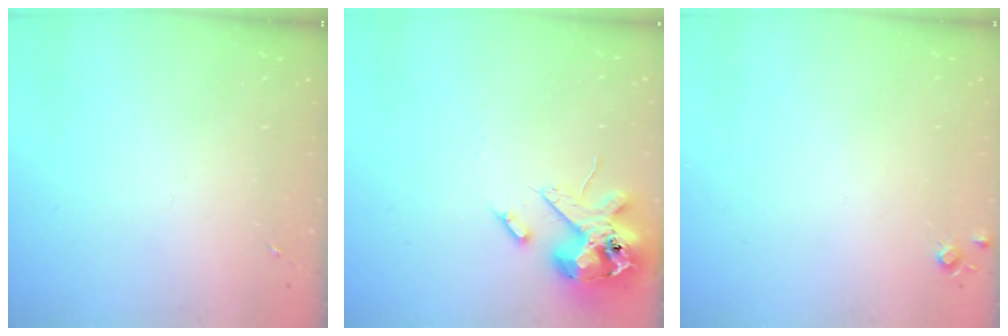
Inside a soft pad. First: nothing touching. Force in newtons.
{"total": 13.7, "press": 13.5, "slide": 2.3}
{"total": 5.1, "press": 5.1, "slide": 0.7}